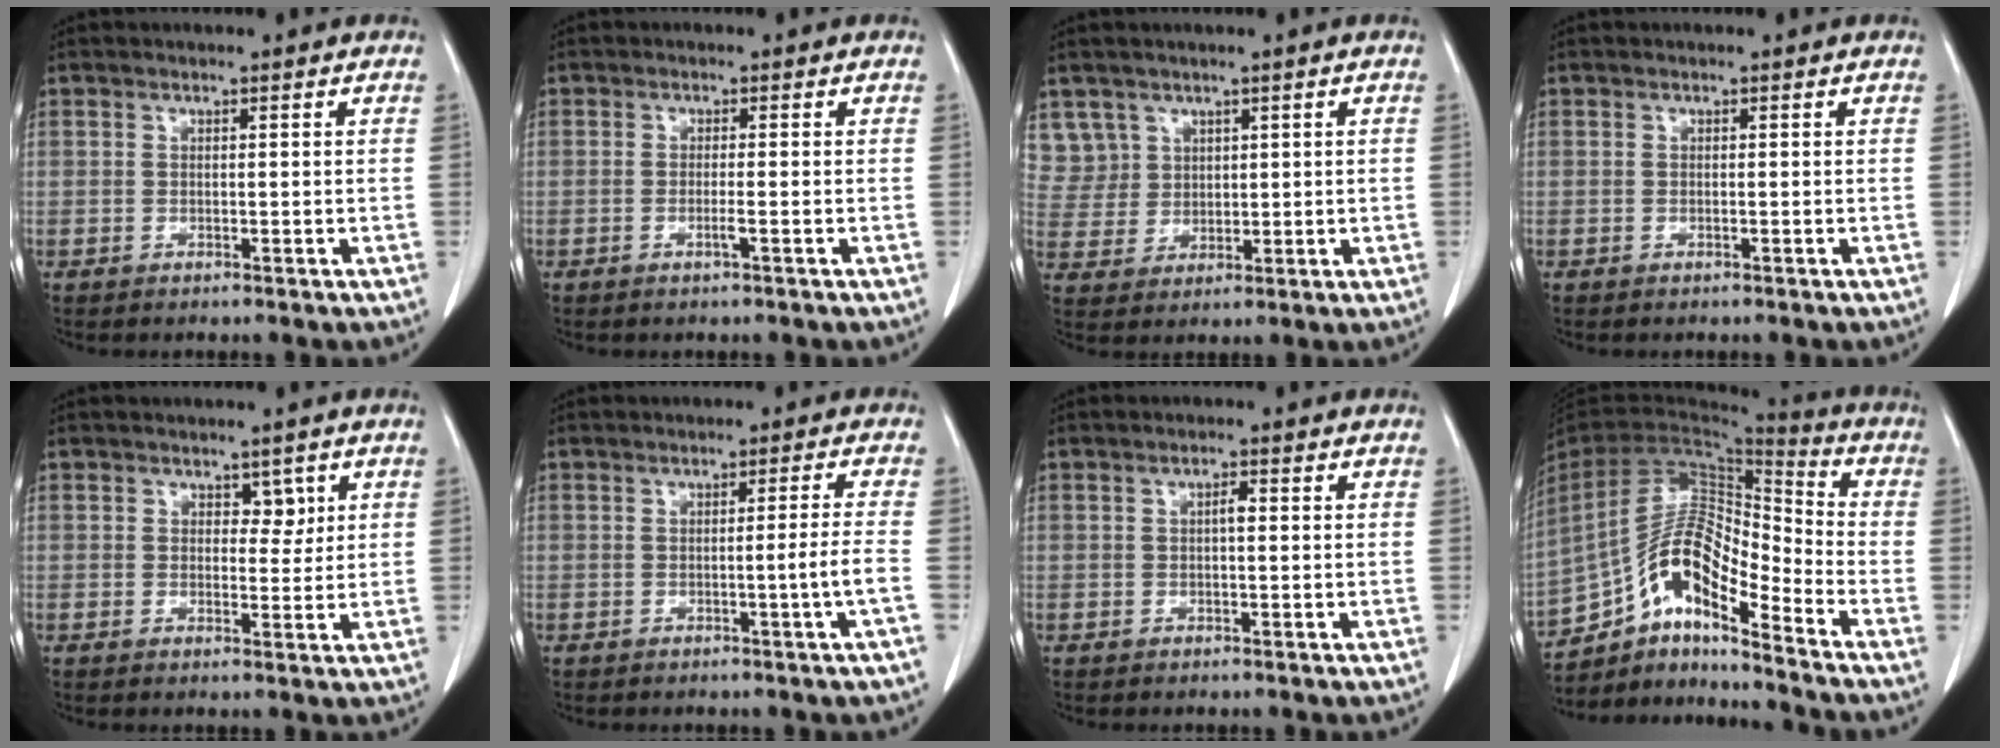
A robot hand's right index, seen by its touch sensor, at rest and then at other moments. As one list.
[{"total": 1.3, "force": [-0.5, -0.2, 1.2], "torque": [-0.023, 0.000, -0.008]}, {"total": 6.3, "force": [3.7, 5.0, -0.3], "torque": [0.016, 0.009, 0.083]}, {"total": 0.0}, {"total": 2.5, "force": [1.2, 1.6, 1.5], "torque": [-0.012, -0.002, 0.016]}, {"total": 3.4, "force": [-1.3, -1.3, 2.8], "torque": [-0.042, -0.004, -0.021]}, {"total": 1.3, "force": [0.1, 0.3, 1.3], "torque": [-0.023, 0.004, 0.000]}, {"total": 14.5, "force": [-9.2, 3.8, 10.6], "torque": [-0.201, 0.032, -0.164]}]